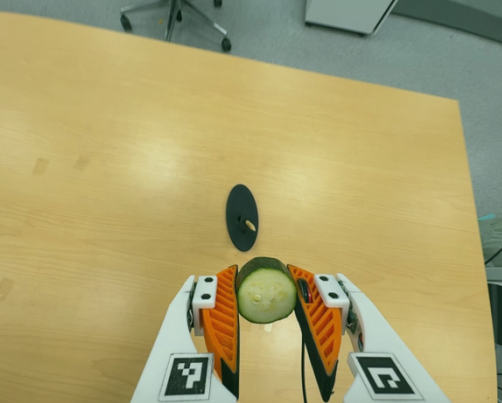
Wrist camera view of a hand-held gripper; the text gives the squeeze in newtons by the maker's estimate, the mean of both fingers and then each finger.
{"total": 11.0, "left": 9.8, "right": 12.2}